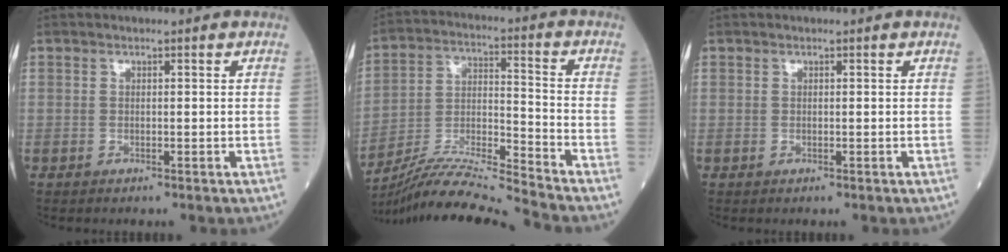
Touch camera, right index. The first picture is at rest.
{"total": 13.0, "force": [-12.3, -2.9, 3.0], "torque": [-0.061, 0.008, -0.228]}
{"total": 0.0}